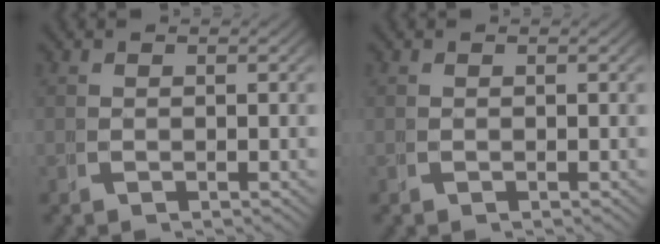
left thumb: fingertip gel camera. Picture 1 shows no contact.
{"total": 0.0}